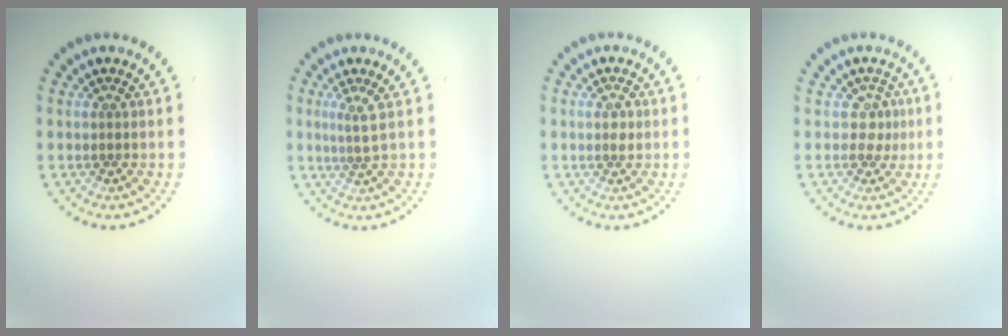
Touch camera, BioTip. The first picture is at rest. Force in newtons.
{"total": 1.7, "press": 1.1, "slide": 1.3}
{"total": 1.2, "press": 1.2, "slide": 0.4}
{"total": 1.4, "press": 1.2, "slide": 0.9}